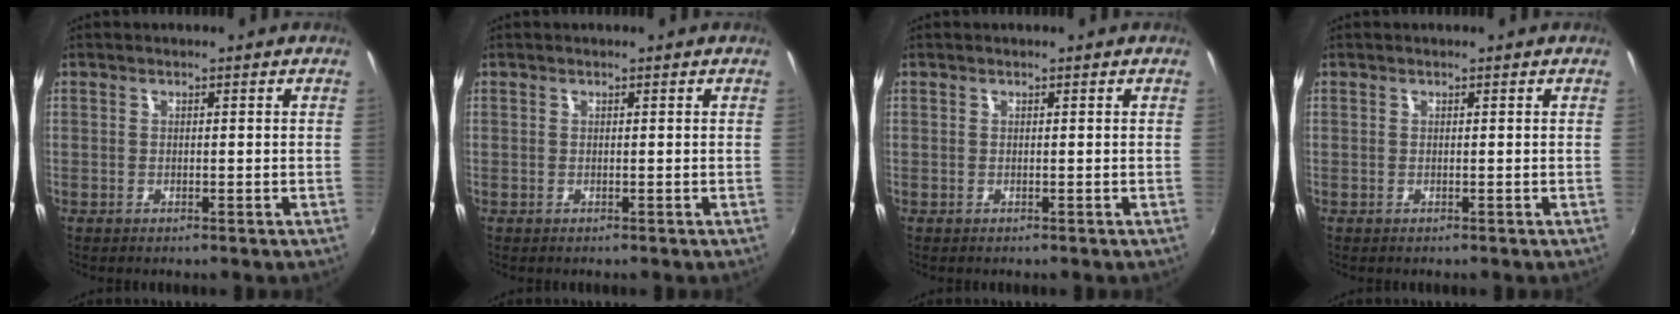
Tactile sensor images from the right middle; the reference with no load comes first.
{"total": 0.0}
{"total": 0.0}
{"total": 0.0}